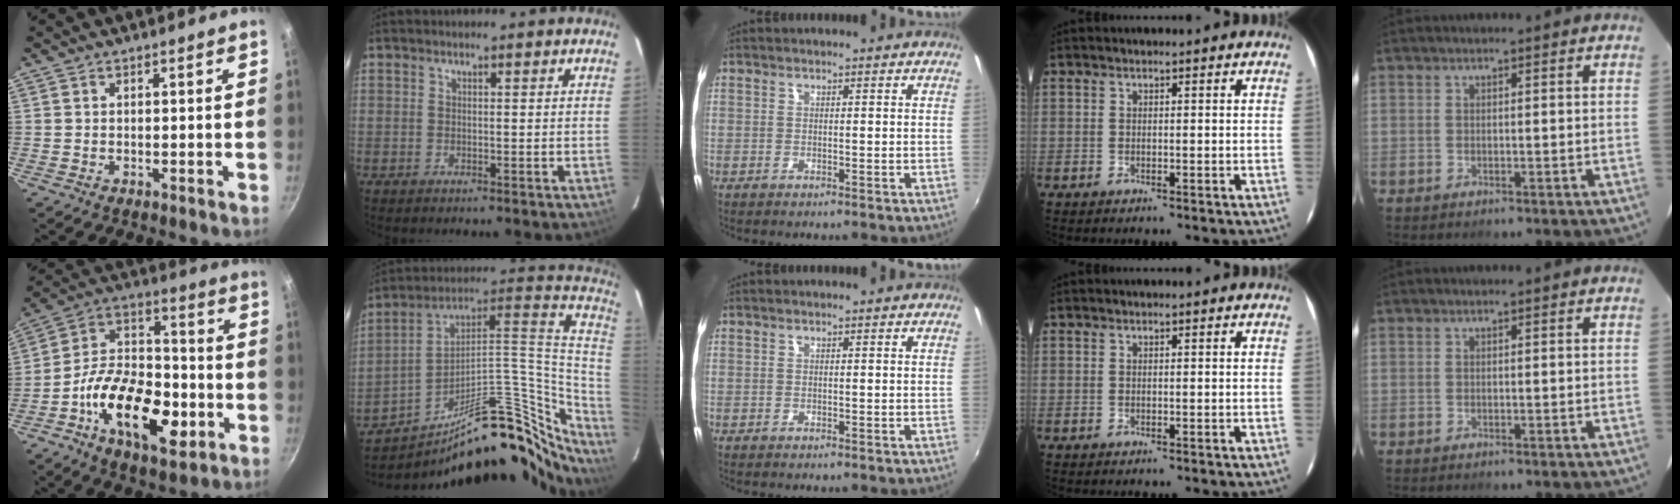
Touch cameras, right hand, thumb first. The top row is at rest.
{"thumb": {"total": 21.2, "force": [-7.3, 11.3, 16.4], "torque": [-0.244, 0.039, -0.135]}, "index": {"total": 30.9, "force": [-21.3, 11.5, 19.2], "torque": [-0.240, 0.048, -0.304]}}